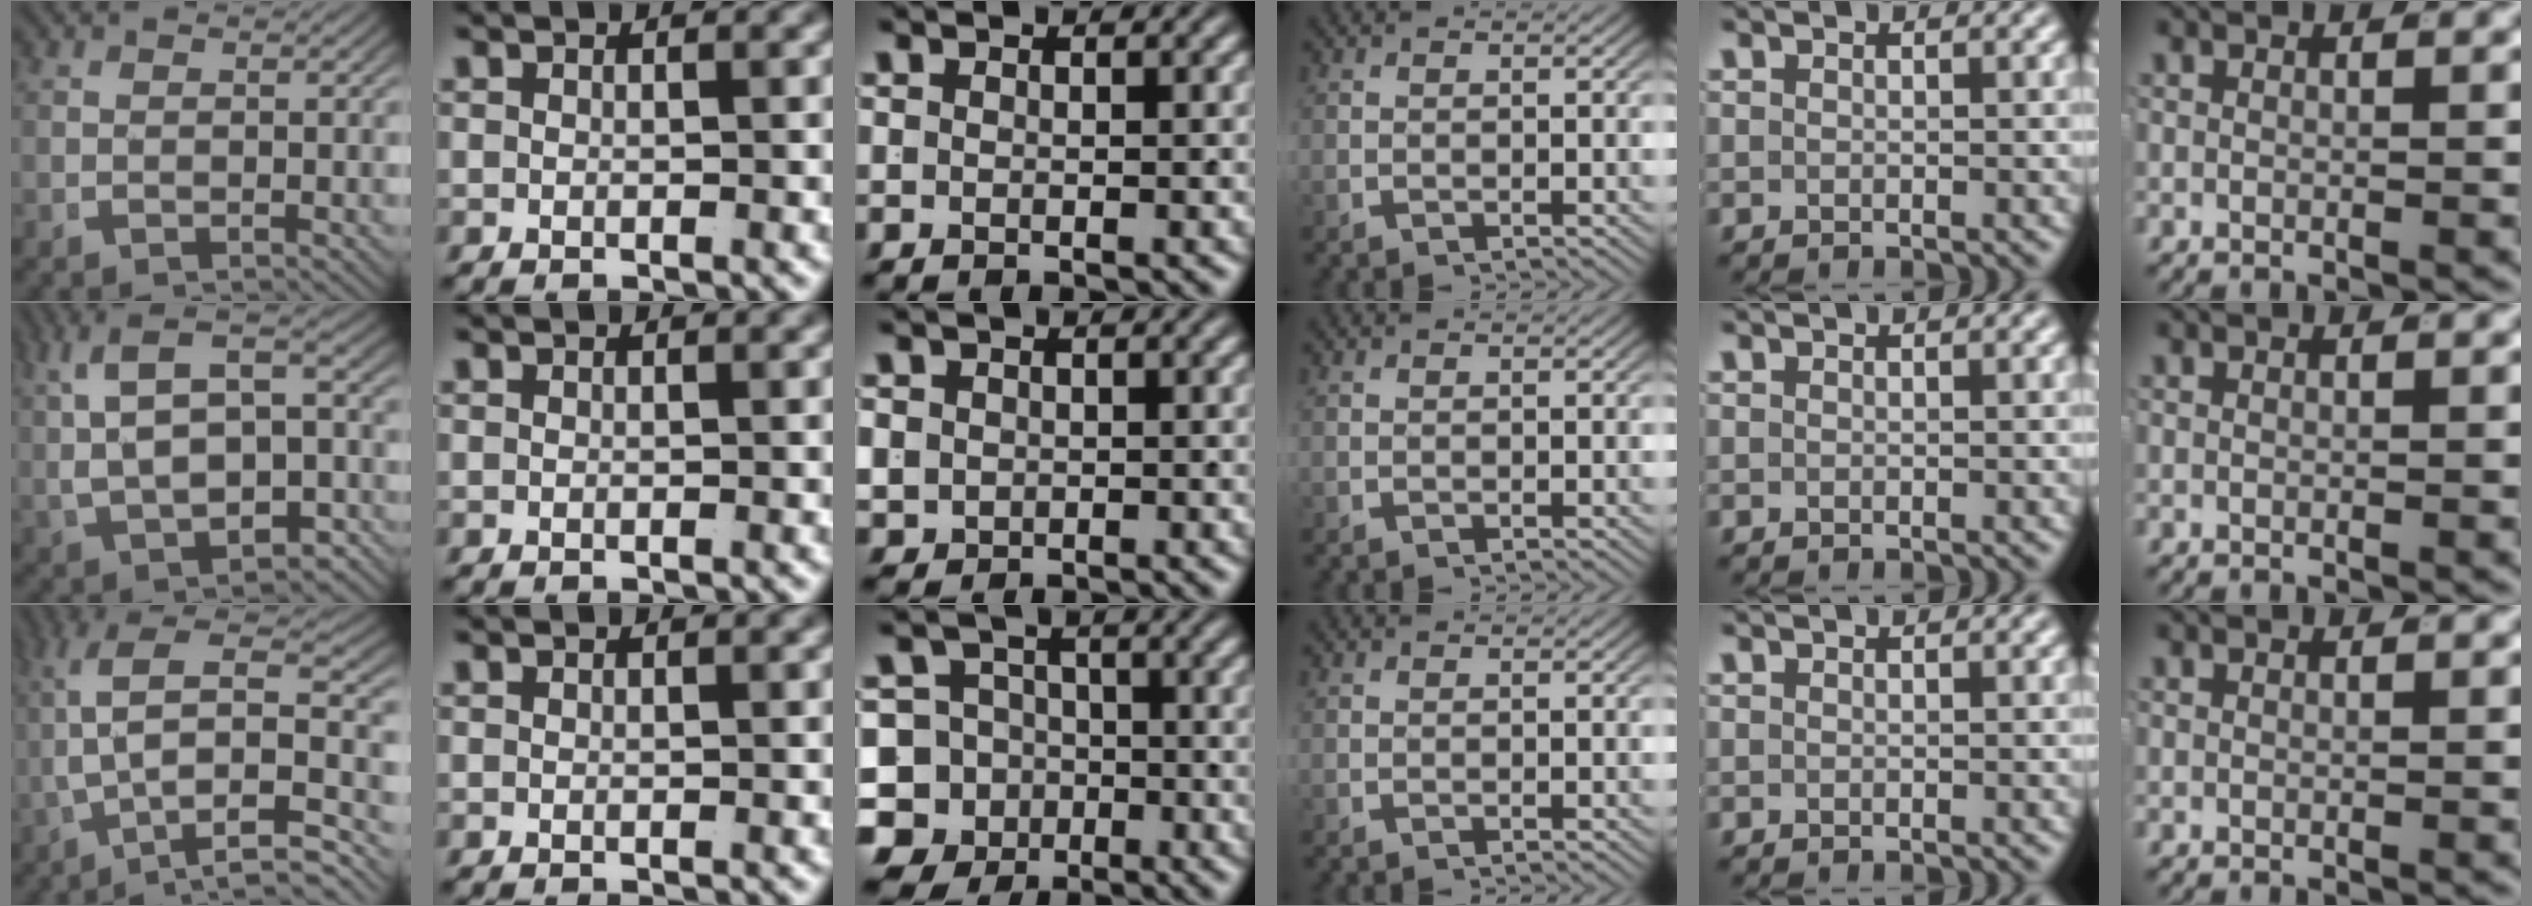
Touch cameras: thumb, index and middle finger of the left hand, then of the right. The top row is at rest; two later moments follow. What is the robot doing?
{"motion": "lift_and_place", "object": "shirt"}